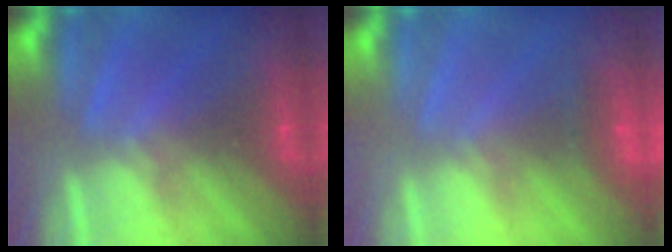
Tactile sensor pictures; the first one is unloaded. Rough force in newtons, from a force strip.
{"total": 2.3}